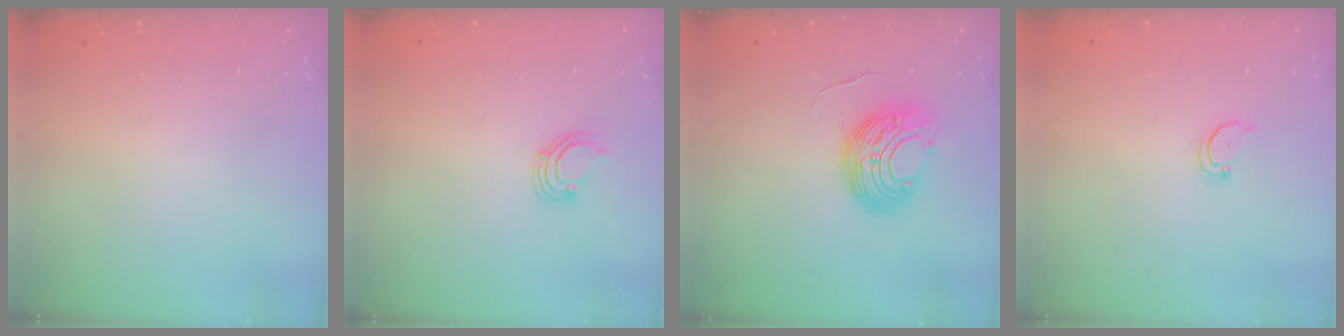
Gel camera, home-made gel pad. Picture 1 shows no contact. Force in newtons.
{"total": 3.5, "press": 3.5, "slide": 0.2}
{"total": 9.7, "press": 9.7, "slide": 0.6}
{"total": 2.5, "press": 2.4, "slide": 0.5}